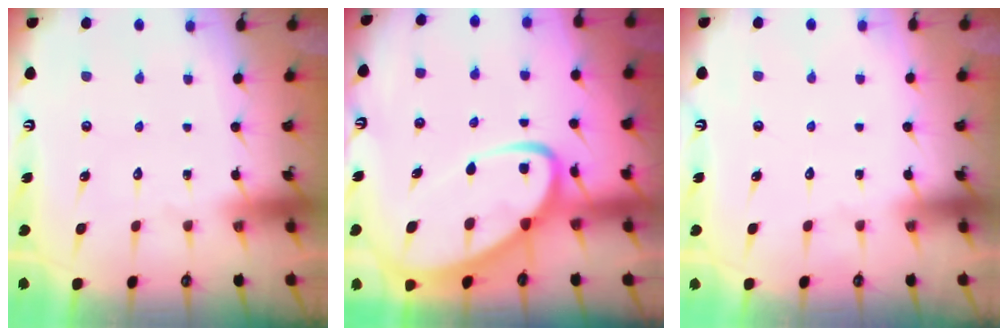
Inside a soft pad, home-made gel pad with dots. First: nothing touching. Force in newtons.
{"total": 10.0, "press": 9.9, "slide": 0.9}
{"total": 0.0}